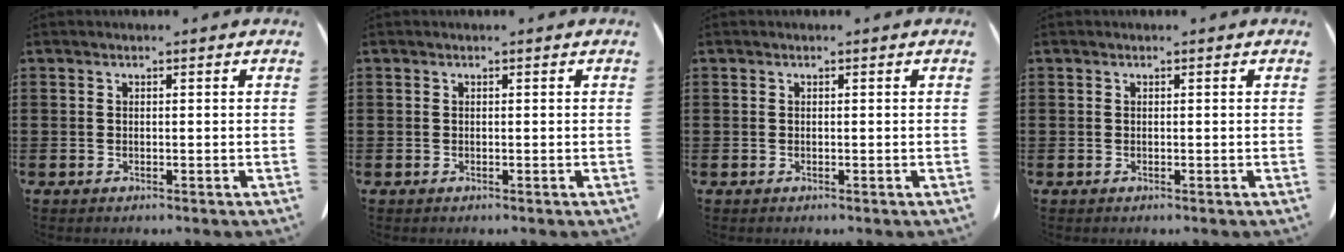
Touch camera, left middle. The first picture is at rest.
{"total": 0.0}
{"total": 0.0}
{"total": 0.0}